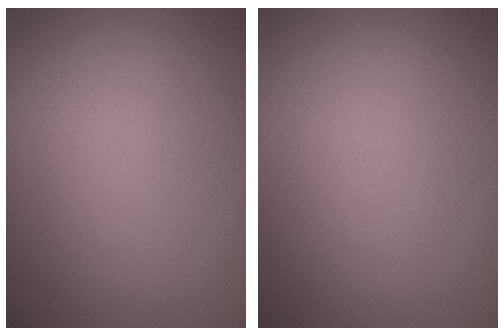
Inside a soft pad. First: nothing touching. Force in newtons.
{"total": 0.0}